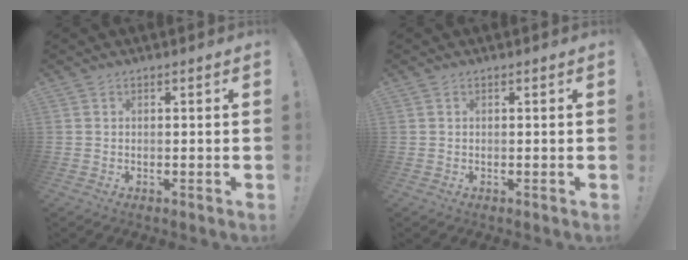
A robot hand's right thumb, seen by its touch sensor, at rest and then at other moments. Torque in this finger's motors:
{"motor_torque": [0.05, 0.01, 0.10, -0.07, 0.06]}